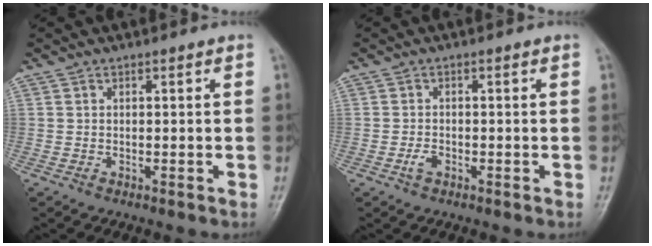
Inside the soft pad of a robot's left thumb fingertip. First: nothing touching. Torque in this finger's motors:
{"motor_torque": [-0.25, 0.42, 0.10, 0.08, 0.00]}